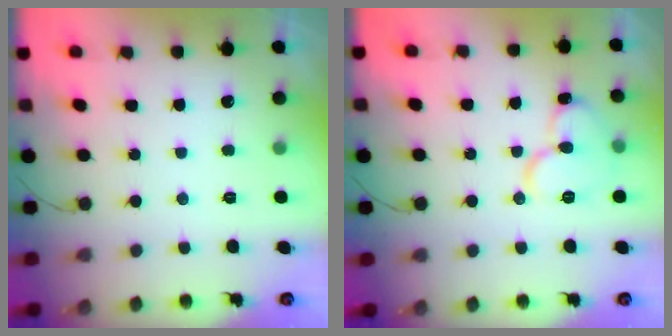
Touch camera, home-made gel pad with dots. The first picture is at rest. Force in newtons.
{"total": 10.9, "press": 10.8, "slide": 1.3}